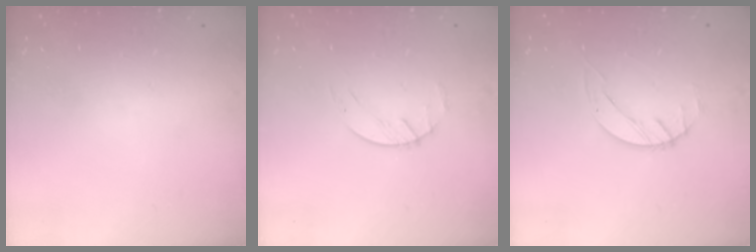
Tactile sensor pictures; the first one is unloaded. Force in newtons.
{"total": 2.2, "press": 2.2, "slide": 0.4}
{"total": 1.4, "press": 1.4, "slide": 0.2}